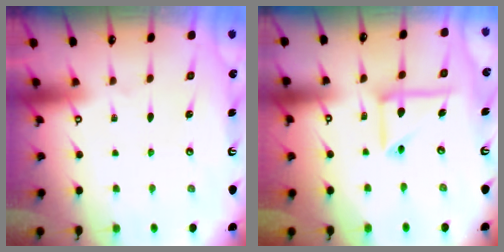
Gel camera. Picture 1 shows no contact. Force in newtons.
{"total": 10.7, "press": 10.6, "slide": 1.1}